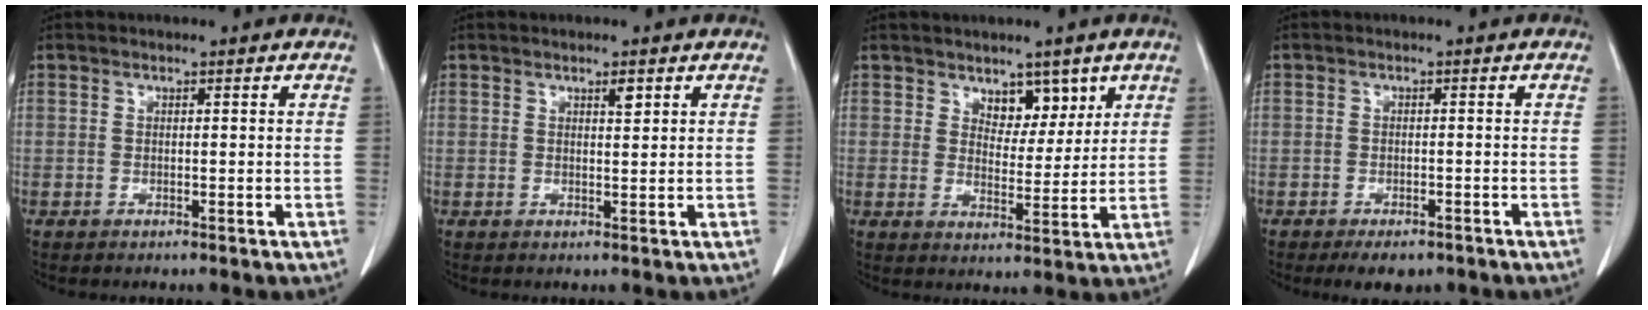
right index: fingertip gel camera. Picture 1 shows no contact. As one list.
[{"total": 1.3, "force": [0.8, 0.3, 1.0], "torque": [-0.018, -0.004, 0.013]}, {"total": 5.2, "force": [3.3, 2.9, 2.8], "torque": [-0.026, -0.003, 0.054]}, {"total": 4.2, "force": [-3.1, 2.2, 1.8], "torque": [-0.021, -0.001, -0.040]}]